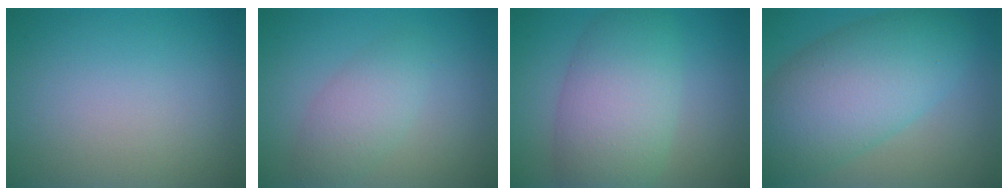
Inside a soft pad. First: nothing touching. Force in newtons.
{"total": 3.0, "press": 3.0, "slide": 0.0}
{"total": 7.6, "press": 7.6, "slide": 0.2}
{"total": 10.0, "press": 10.0, "slide": 0.2}